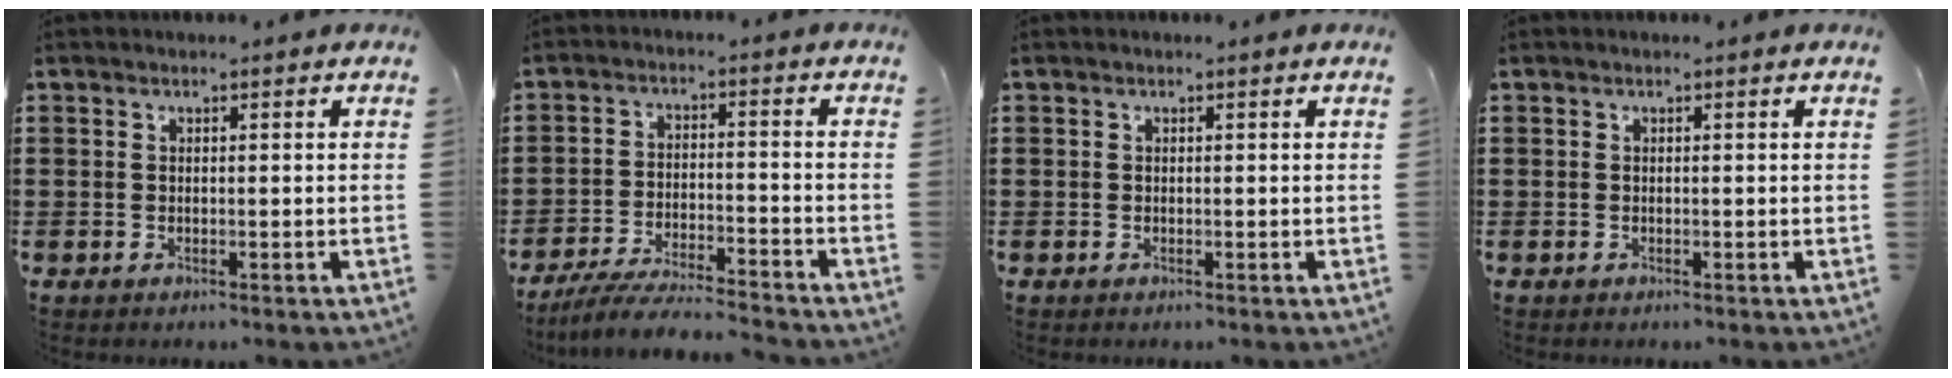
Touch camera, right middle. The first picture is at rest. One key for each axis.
{"total": 6.3, "fx": -5.9, "fy": 0.3, "fz": 2.2, "tx": -0.044, "ty": -0.006, "tz": -0.114}
{"total": 0.0}
{"total": 0.0}